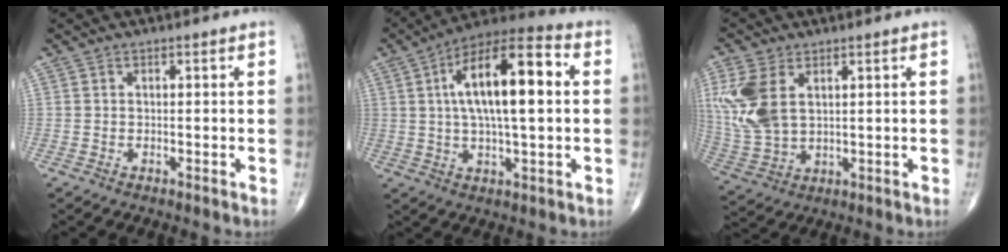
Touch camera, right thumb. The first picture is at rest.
{"total": 17.9, "force": [2.7, 6.1, 16.6], "torque": [-0.275, 0.025, 0.038]}
{"total": 11.9, "force": [3.6, 7.0, 8.9], "torque": [-0.208, -0.004, 0.085]}